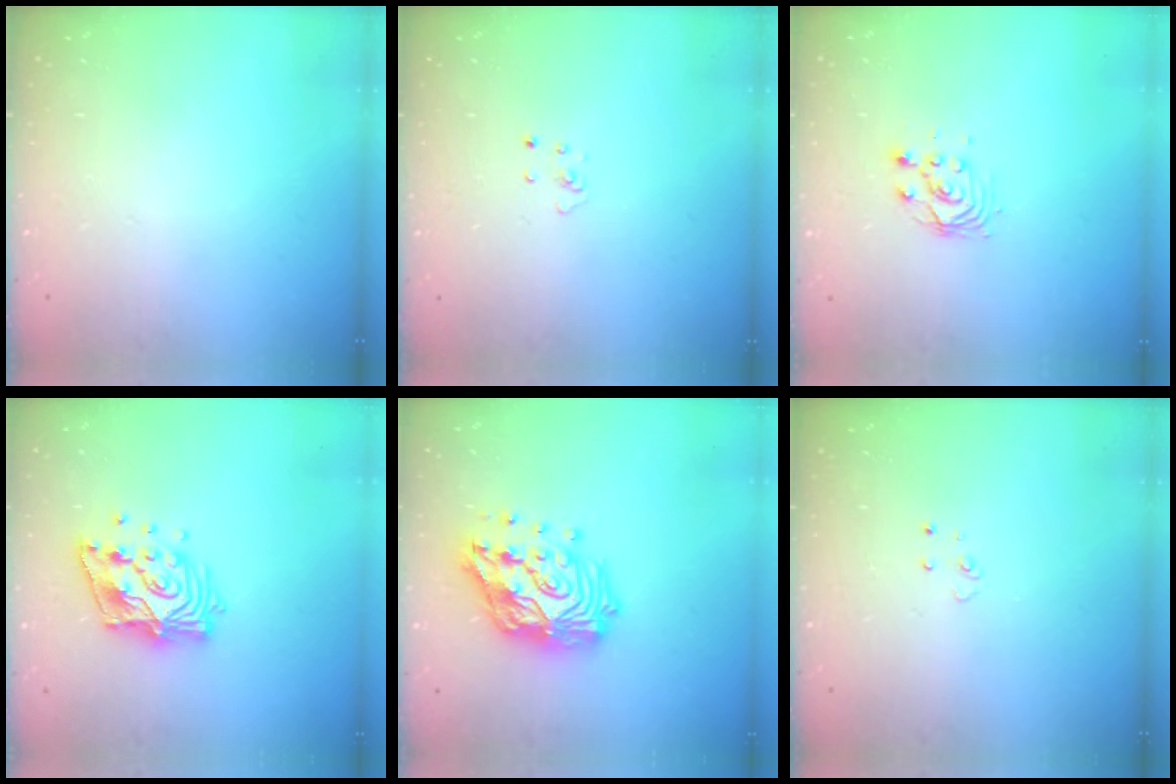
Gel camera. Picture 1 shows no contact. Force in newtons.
{"total": 2.3, "press": 2.3, "slide": 0.2}
{"total": 4.4, "press": 4.4, "slide": 0.2}
{"total": 13.9, "press": 13.8, "slide": 1.5}
{"total": 18.5, "press": 18.4, "slide": 2.2}
{"total": 2.9, "press": 2.9, "slide": 0.2}